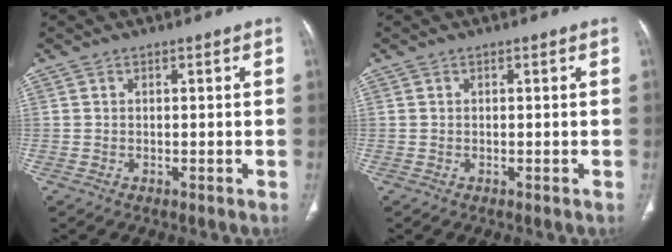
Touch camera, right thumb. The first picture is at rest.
{"total": 0.0}